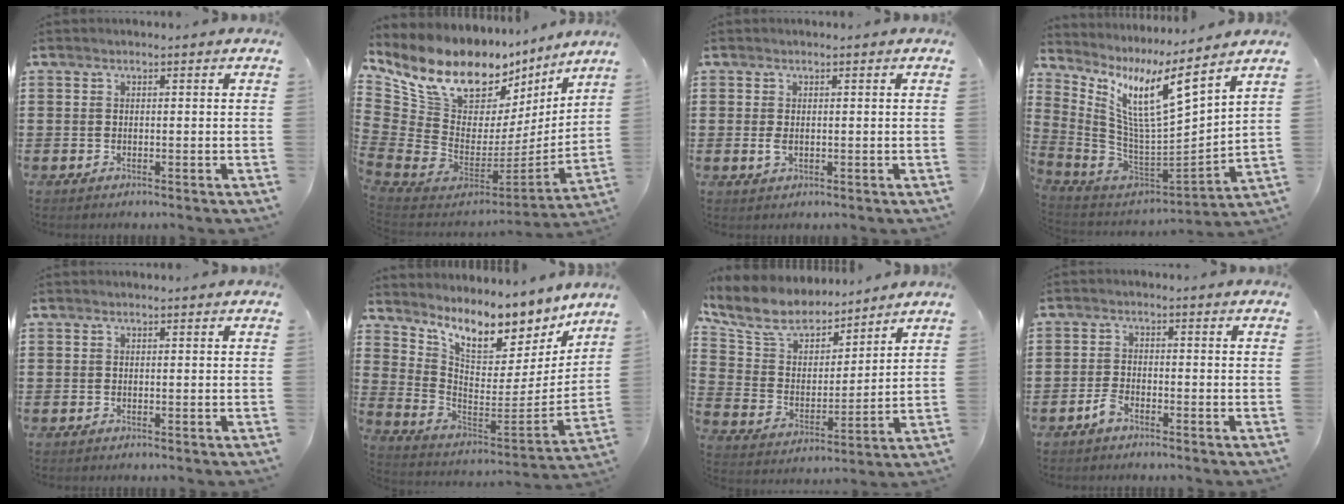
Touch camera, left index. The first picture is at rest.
{"total": 12.7, "force": [9.6, 6.2, 5.5], "torque": [-0.140, -0.080, 0.173]}
{"total": 1.4, "force": [0.0, 0.7, 1.2], "torque": [-0.032, -0.001, -0.002]}
{"total": 11.3, "force": [6.2, 1.8, 9.3], "torque": [-0.207, -0.050, 0.097]}
{"total": 0.0}
{"total": 10.6, "force": [9.1, 3.0, 4.5], "torque": [-0.115, -0.068, 0.160]}
{"total": 8.7, "force": [7.6, 3.4, 2.7], "torque": [-0.095, -0.042, 0.138]}
{"total": 2.5, "force": [-1.8, 0.9, 1.5], "torque": [-0.043, 0.001, -0.039]}